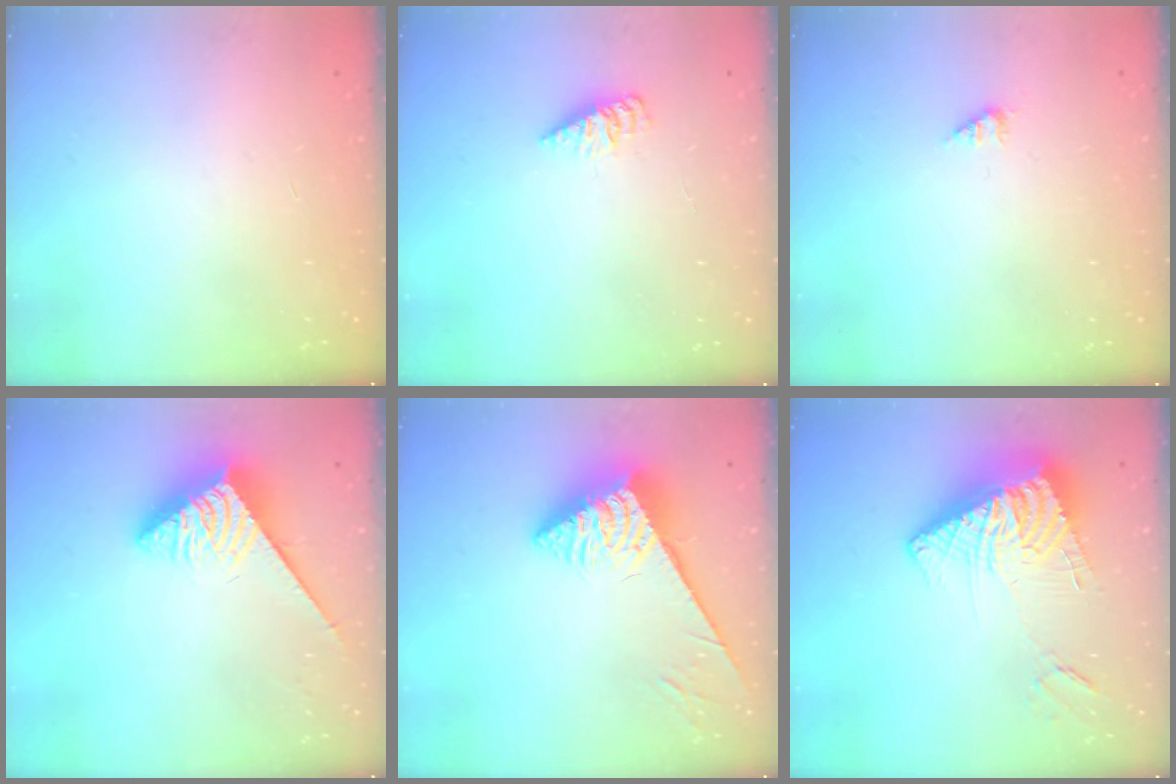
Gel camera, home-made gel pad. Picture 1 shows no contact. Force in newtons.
{"total": 3.0, "press": 3.0, "slide": 0.2}
{"total": 1.4, "press": 1.4, "slide": 0.2}
{"total": 3.7, "press": 3.7, "slide": 0.4}
{"total": 5.6, "press": 5.5, "slide": 1.0}
{"total": 16.3, "press": 16.2, "slide": 1.8}